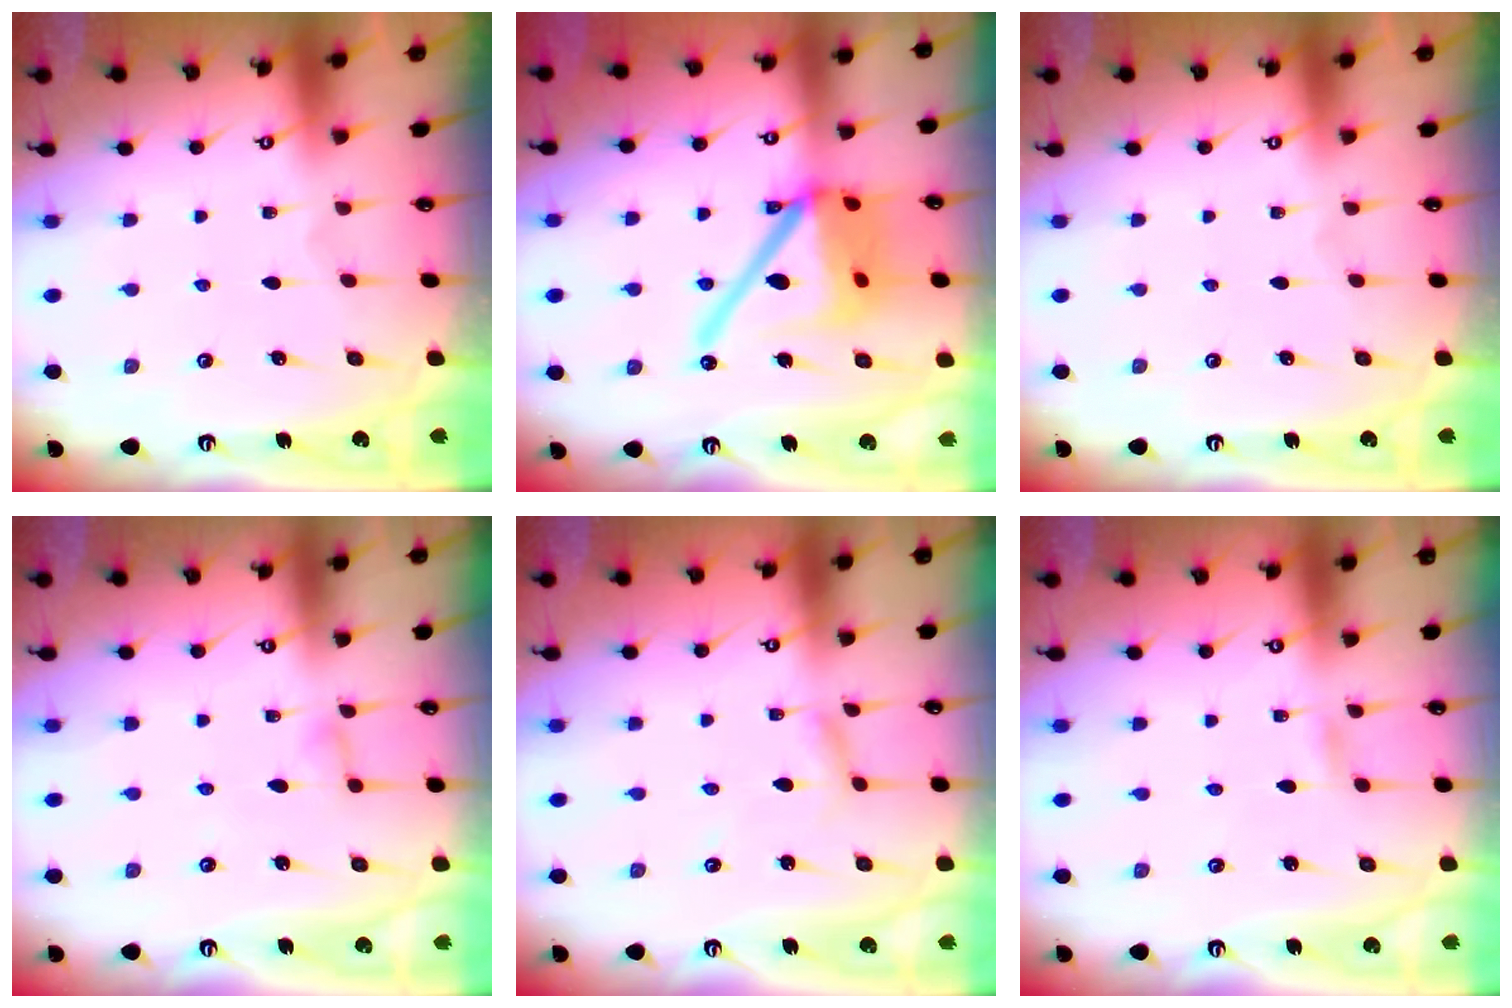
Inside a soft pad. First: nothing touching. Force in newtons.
{"total": 19.3, "press": 19.1, "slide": 2.8}
{"total": 0.0}
{"total": 3.4, "press": 3.4, "slide": 0.4}
{"total": 2.3, "press": 2.3, "slide": 0.1}
{"total": 1.7, "press": 1.7, "slide": 0.2}